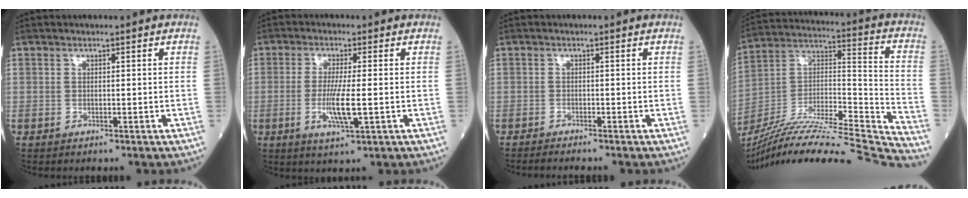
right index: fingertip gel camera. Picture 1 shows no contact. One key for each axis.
{"total": 6.0, "fx": -1.1, "fy": 0.2, "fz": 5.9, "tx": -0.119, "ty": -0.014, "tz": -0.021}
{"total": 2.3, "fx": -2.2, "fy": -0.3, "fz": 0.9, "tx": -0.017, "ty": -0.004, "tz": -0.035}
{"total": 30.7, "fx": -28.1, "fy": -0.9, "fz": 12.5, "tx": -0.179, "ty": -0.023, "tz": -0.441}